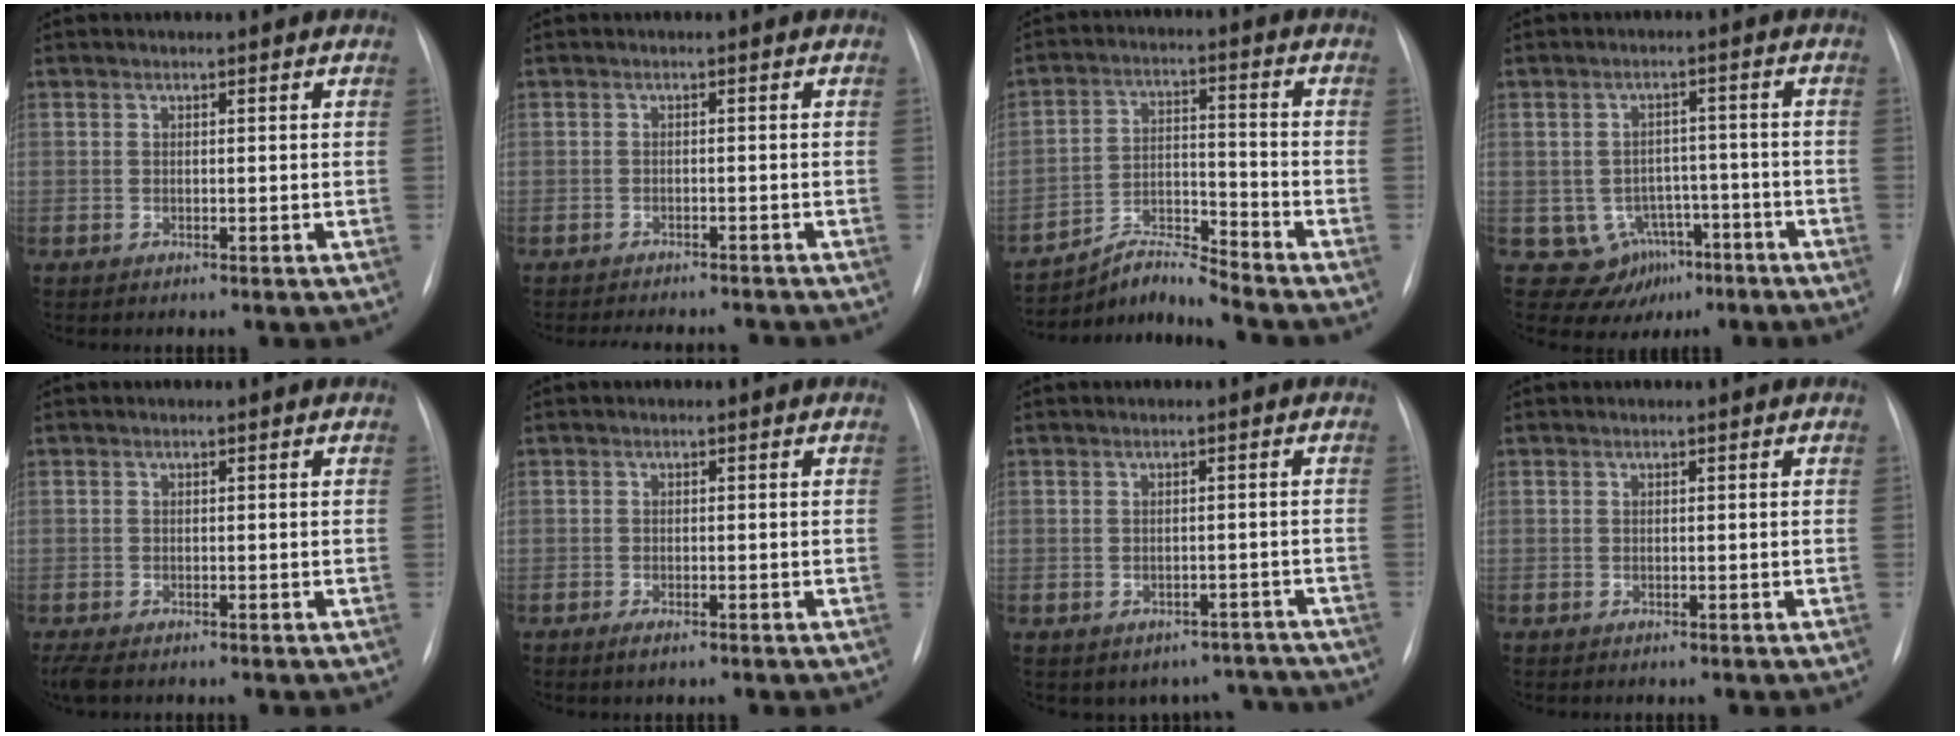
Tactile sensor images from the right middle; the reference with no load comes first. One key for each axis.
{"total": 7.3, "fx": -7.0, "fy": 1.2, "fz": 1.8, "tx": -0.019, "ty": 0.002, "tz": -0.089}
{"total": 7.2, "fx": -7.0, "fy": -1.7, "fz": -0.2, "tx": -0.012, "ty": 0.014, "tz": -0.126}
{"total": 7.1, "fx": -3.5, "fy": 6.1, "fz": 0.9, "tx": -0.001, "ty": 0.016, "tz": -0.038}
{"total": 3.0, "fx": -2.2, "fy": 1.1, "fz": 1.8, "tx": -0.041, "ty": -0.012, "tz": -0.035}
{"total": 1.2, "fx": -0.8, "fy": 0.3, "fz": 0.9, "tx": -0.018, "ty": -0.002, "tz": -0.011}
{"total": 6.9, "fx": -5.8, "fy": 3.6, "fz": 0.0, "tx": 0.020, "ty": 0.031, "tz": -0.061}
{"total": 0.0}